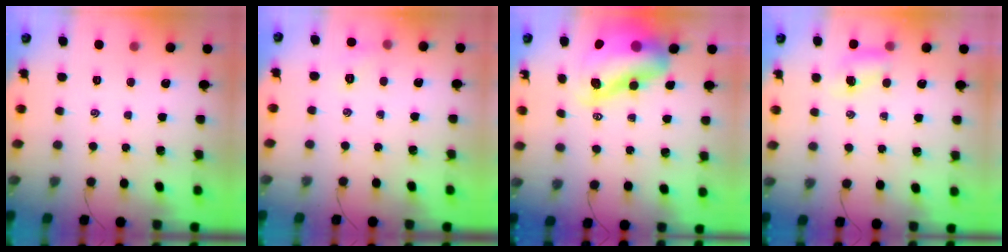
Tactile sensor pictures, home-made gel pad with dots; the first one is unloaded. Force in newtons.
{"total": 5.7, "press": 5.6, "slide": 1.4}
{"total": 17.5, "press": 16.9, "slide": 4.7}
{"total": 5.2, "press": 5.1, "slide": 0.7}